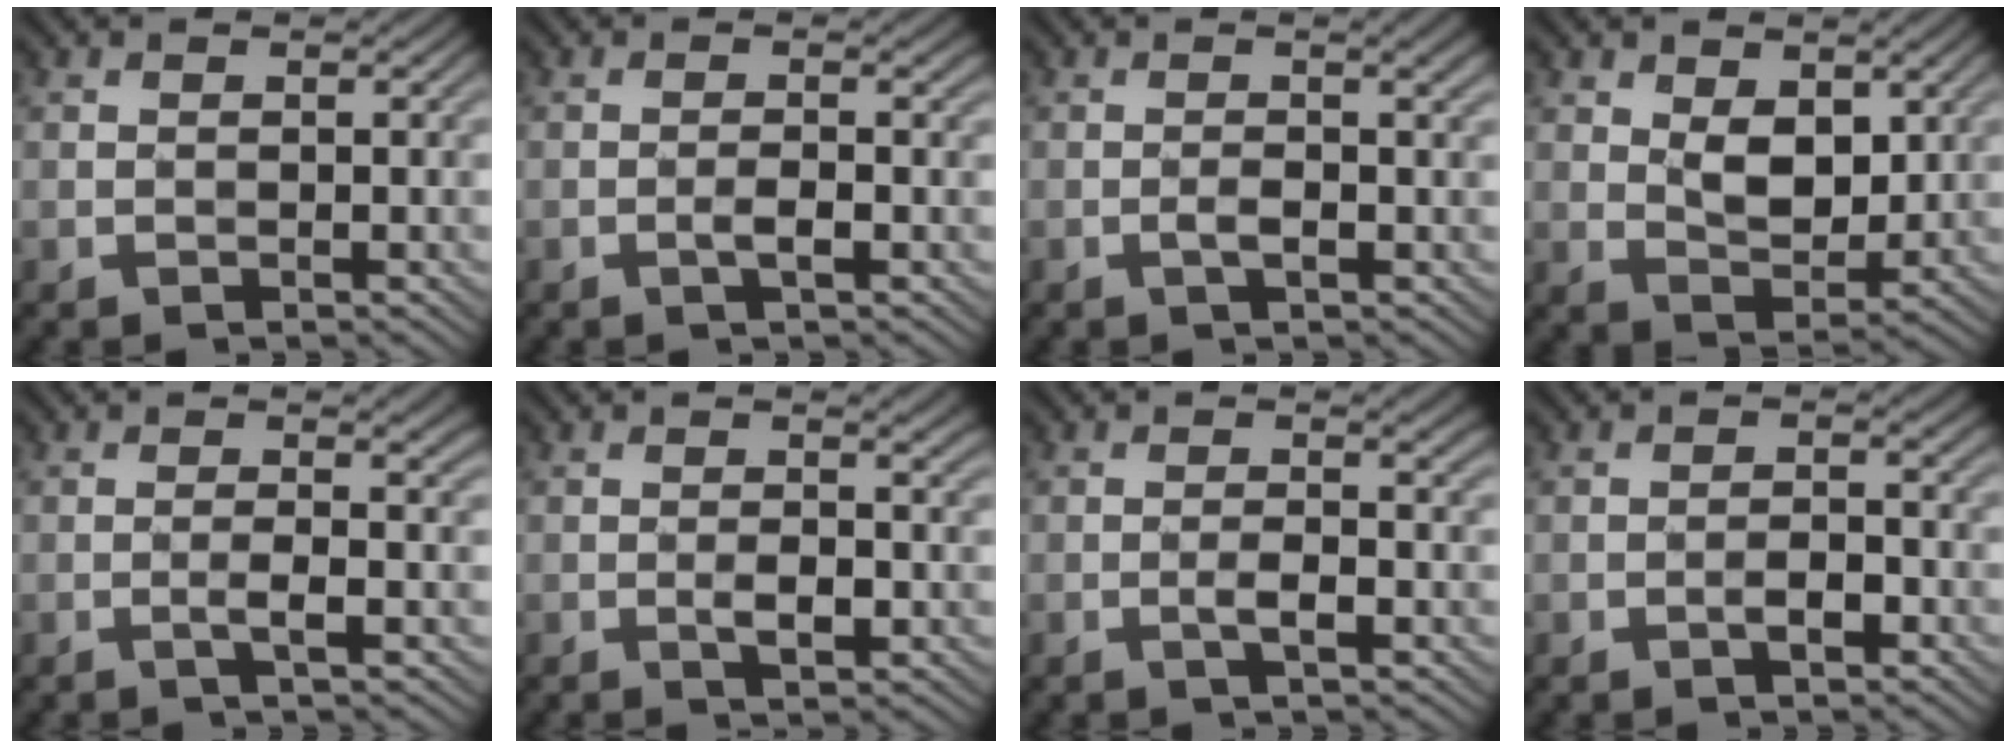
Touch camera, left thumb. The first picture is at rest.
{"total": 1.6, "force": [-0.7, -0.1, 1.4], "torque": [-0.029, 0.007, -0.012]}
{"total": 2.8, "force": [-0.2, 0.2, 2.8], "torque": [-0.049, 0.007, -0.005]}
{"total": 5.2, "force": [1.9, 3.1, 3.8], "torque": [-0.078, -0.006, 0.037]}
{"total": 3.4, "force": [-0.5, 0.1, 3.3], "torque": [-0.051, 0.008, -0.017]}
{"total": 2.8, "force": [-0.4, 0.3, 2.8], "torque": [-0.049, 0.003, -0.006]}
{"total": 2.4, "force": [-0.7, -0.1, 2.3], "torque": [-0.043, 0.006, -0.015]}
{"total": 1.9, "force": [-1.1, 0.5, 1.5], "torque": [-0.025, 0.008, -0.020]}